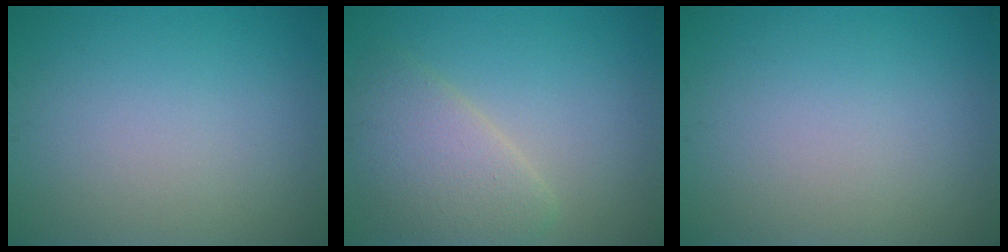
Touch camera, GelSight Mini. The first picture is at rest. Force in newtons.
{"total": 4.3, "press": 4.3, "slide": 0.3}
{"total": 0.0}